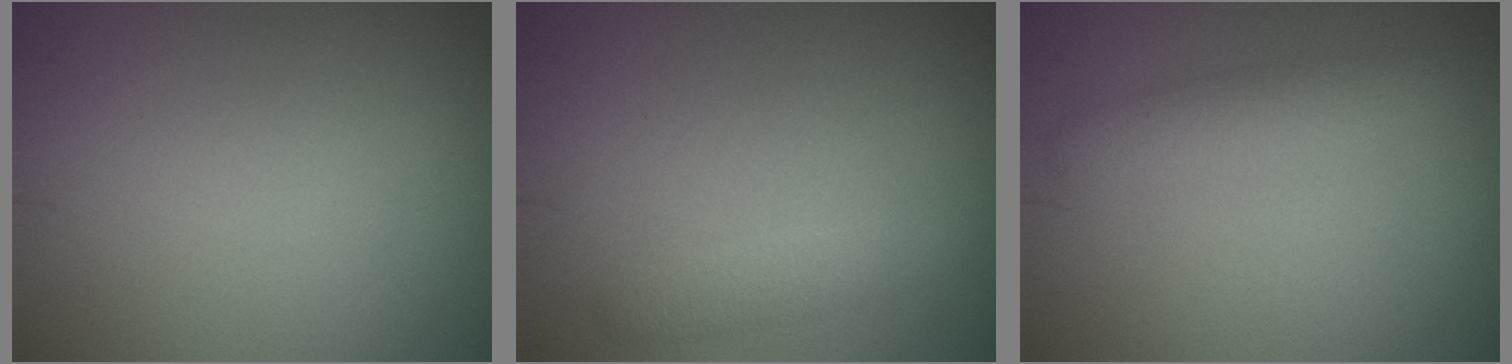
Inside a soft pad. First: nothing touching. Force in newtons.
{"total": 1.7, "press": 1.7, "slide": 0.0}
{"total": 2.5, "press": 2.5, "slide": 0.0}